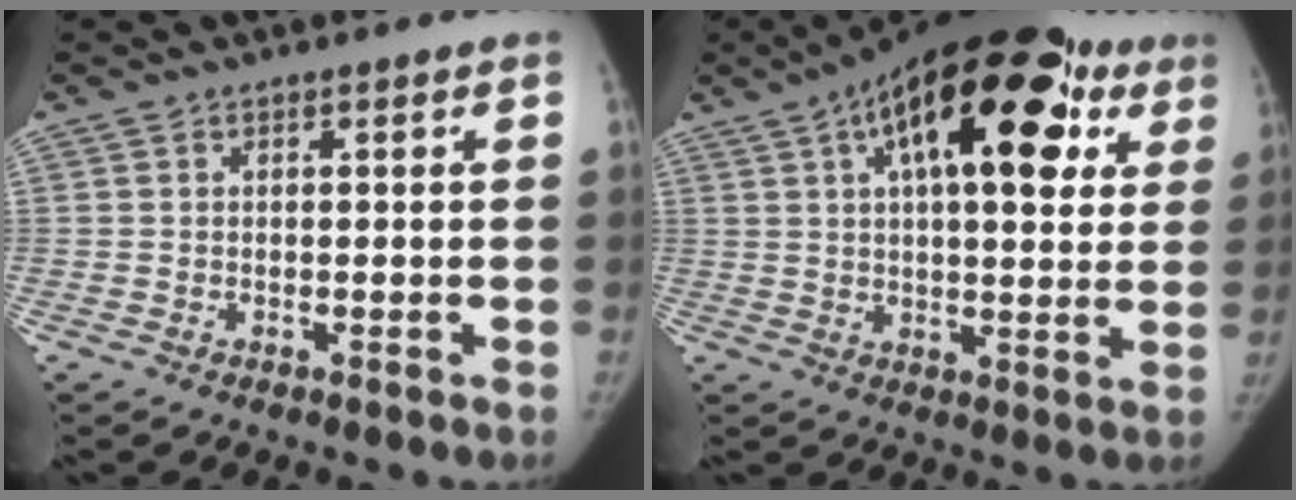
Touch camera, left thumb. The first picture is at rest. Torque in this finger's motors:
{"motor_torque": [0.05, 1.11, 1.43, -1.34, 0.14]}